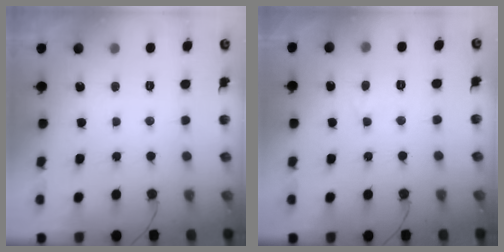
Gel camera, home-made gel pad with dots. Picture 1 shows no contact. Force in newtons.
{"total": 4.3, "press": 4.3, "slide": 0.5}